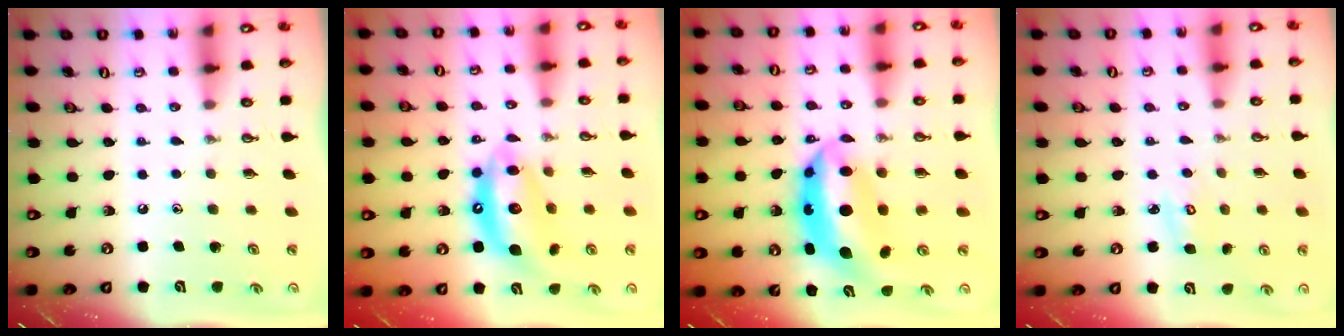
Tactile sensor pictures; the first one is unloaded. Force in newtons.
{"total": 13.4, "press": 13.3, "slide": 1.5}
{"total": 11.2, "press": 11.1, "slide": 0.8}
{"total": 4.0, "press": 4.0, "slide": 0.3}